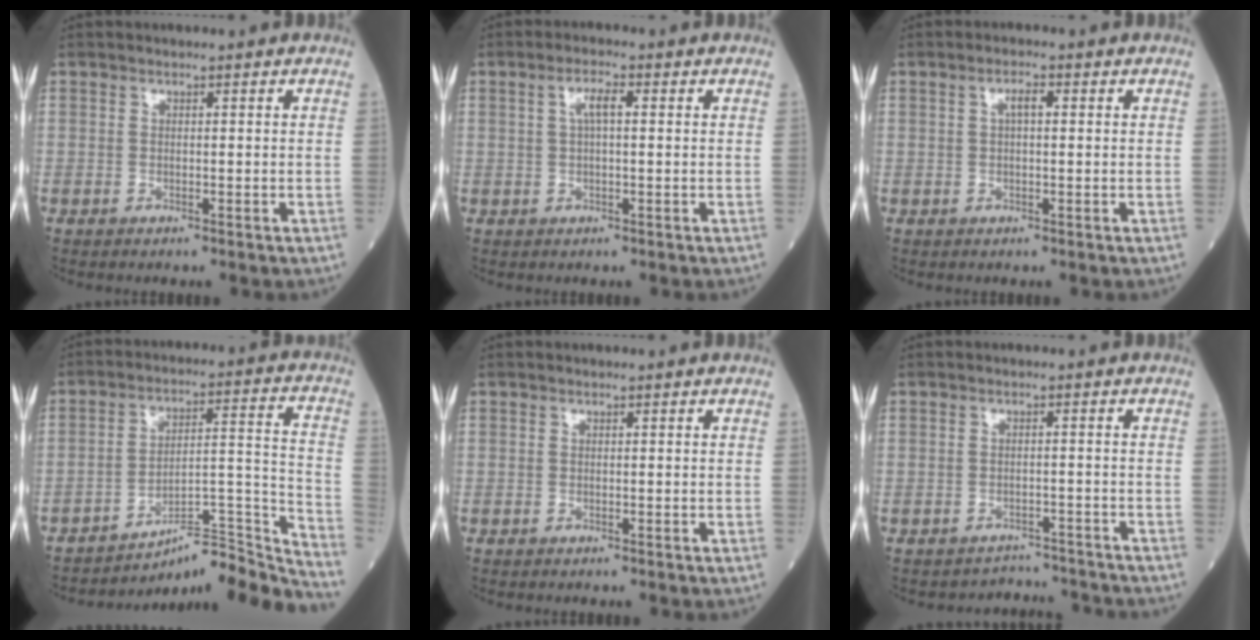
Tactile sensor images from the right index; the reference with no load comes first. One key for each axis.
{"total": 3.1, "fx": 0.7, "fy": 0.6, "fz": 2.9, "tx": -0.062, "ty": 0.009, "tz": 0.015}
{"total": 2.1, "fx": 0.5, "fy": 0.5, "fz": 2.0, "tx": -0.041, "ty": 0.004, "tz": 0.010}
{"total": 16.2, "fx": -15.8, "fy": -0.5, "fz": 3.6, "tx": -0.033, "ty": 0.054, "tz": -0.232}
{"total": 0.0}
{"total": 4.1, "fx": -3.8, "fy": 0.4, "fz": -1.5, "tx": 0.024, "ty": 0.016, "tz": -0.048}